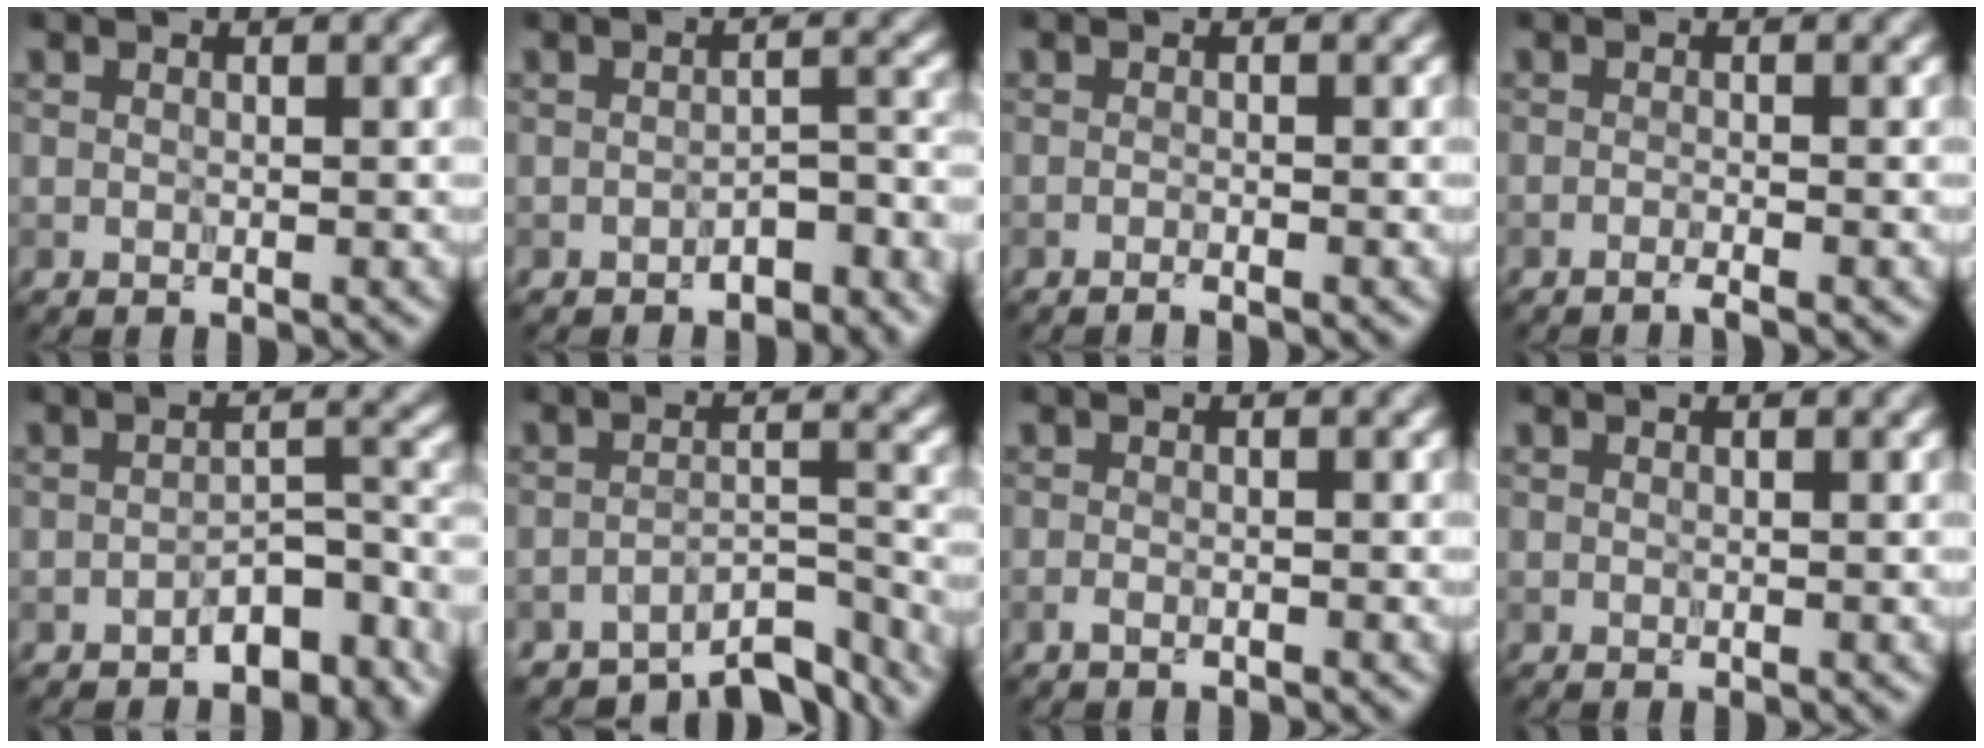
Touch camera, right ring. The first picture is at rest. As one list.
[{"total": 3.3, "force": [-2.6, 1.2, 1.5], "torque": [-0.015, 0.010, -0.039]}, {"total": 1.1, "force": [-0.9, 0.1, 0.6], "torque": [-0.007, 0.004, -0.017]}, {"total": 1.2, "force": [-0.9, 0.1, 0.7], "torque": [-0.010, 0.001, -0.021]}, {"total": 5.6, "force": [-4.1, 2.4, 2.8], "torque": [-0.025, 0.004, -0.065]}, {"total": 6.6, "force": [-6.0, 1.7, 2.1], "torque": [-0.023, -0.010, -0.087]}, {"total": 0.9, "force": [-0.7, 0.2, 0.4], "torque": [-0.009, 0.002, -0.014]}, {"total": 0.0}]